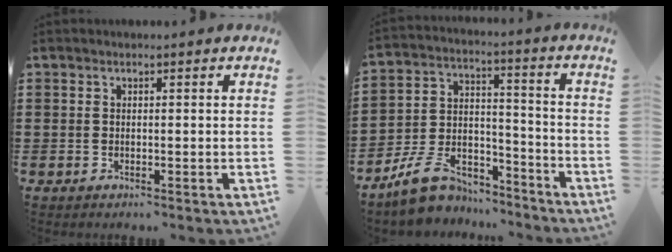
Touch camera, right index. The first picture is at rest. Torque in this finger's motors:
{"motor_torque": [-2.14, 0.00, -0.35, -0.21]}